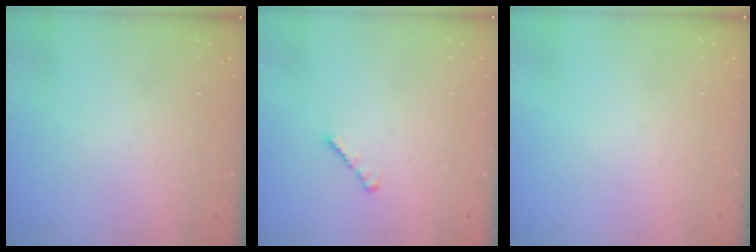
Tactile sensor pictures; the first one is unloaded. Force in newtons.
{"total": 2.4, "press": 2.3, "slide": 0.6}
{"total": 0.0}